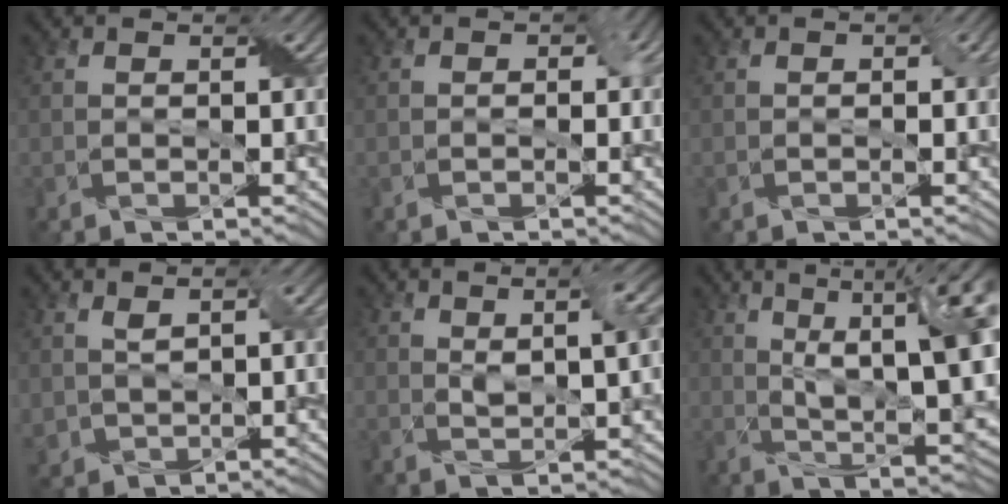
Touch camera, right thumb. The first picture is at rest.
{"total": 1.8, "force": [-0.1, 1.5, 1.1], "torque": [-0.014, -0.002, -0.001]}
{"total": 0.8, "force": [-0.1, 0.6, 0.5], "torque": [-0.006, -0.001, -0.001]}
{"total": 3.0, "force": [1.3, 1.8, 1.9], "torque": [-0.054, -0.002, 0.032]}
{"total": 4.1, "force": [1.5, 1.0, 3.7], "torque": [-0.064, 0.001, 0.028]}
{"total": 14.5, "force": [3.5, 5.4, 13.0], "torque": [-0.192, 0.019, 0.052]}